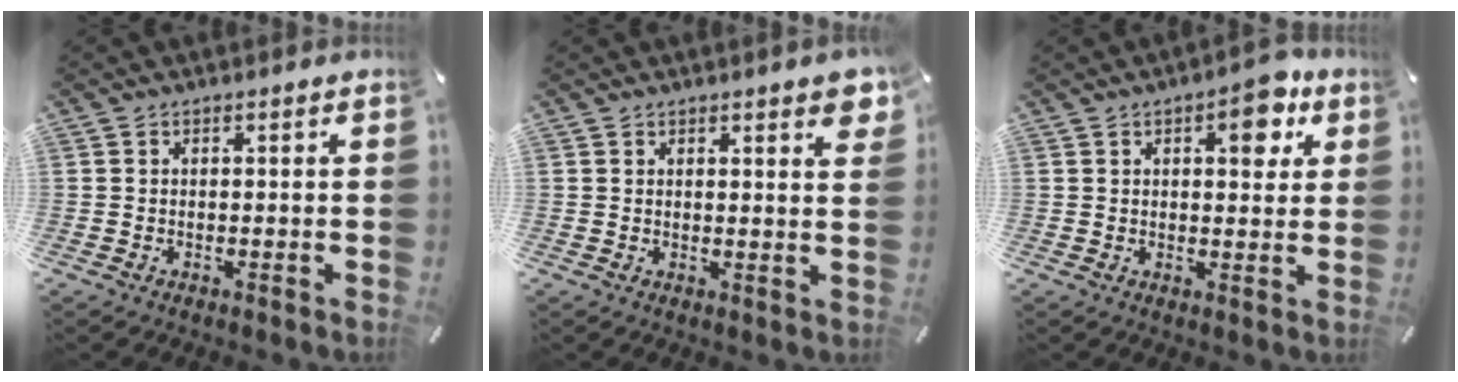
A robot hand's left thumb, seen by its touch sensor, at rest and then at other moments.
{"total": 3.2, "force": [2.3, 0.5, 2.2], "torque": [-0.032, -0.012, 0.037]}
{"total": 8.6, "force": [3.6, 4.2, 6.5], "torque": [-0.069, -0.015, 0.052]}